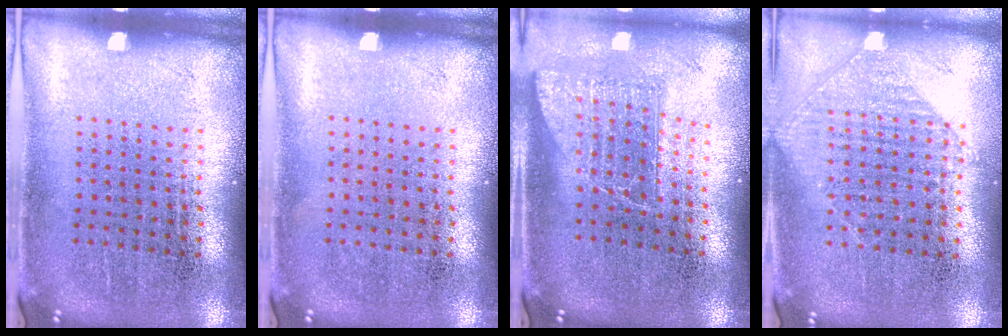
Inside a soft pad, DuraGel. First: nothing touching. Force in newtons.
{"total": 0.0}
{"total": 1.4, "press": 1.1, "slide": 0.9}
{"total": 0.9, "press": 0.8, "slide": 0.3}